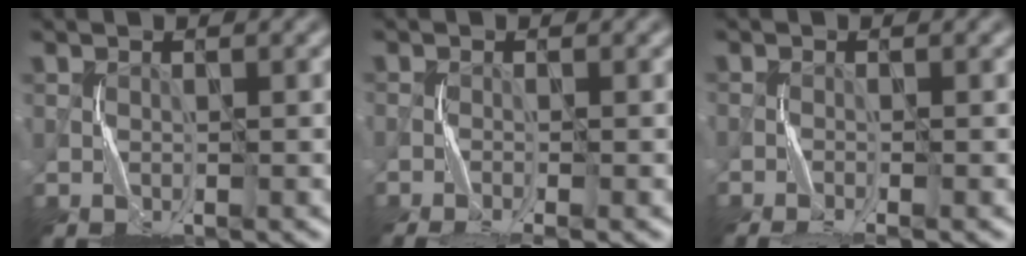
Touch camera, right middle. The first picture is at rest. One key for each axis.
{"total": 3.6, "fx": -2.9, "fy": 0.4, "fz": 2.2, "tx": -0.036, "ty": -0.003, "tz": -0.054}
{"total": 2.9, "fx": -2.4, "fy": 0.1, "fz": 1.6, "tx": -0.025, "ty": -0.003, "tz": -0.047}